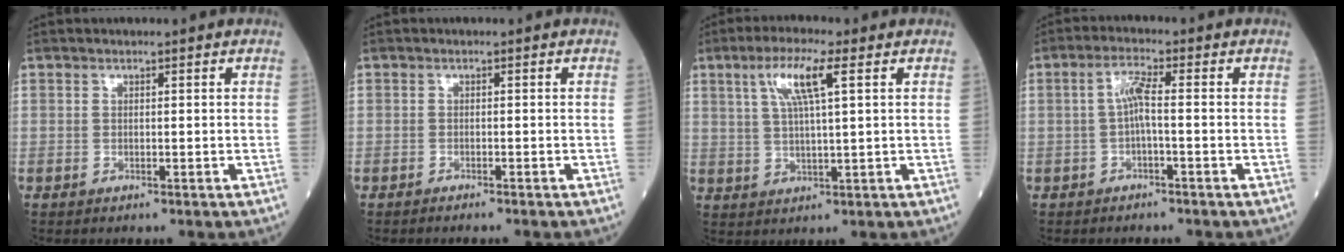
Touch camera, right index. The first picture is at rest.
{"total": 2.0, "force": [-1.8, -0.2, 0.9], "torque": [-0.012, 0.002, -0.019]}
{"total": 7.0, "force": [2.9, 0.4, 6.3], "torque": [-0.129, 0.011, 0.060]}
{"total": 3.4, "force": [-0.4, 0.2, 3.4], "torque": [-0.067, 0.010, -0.005]}